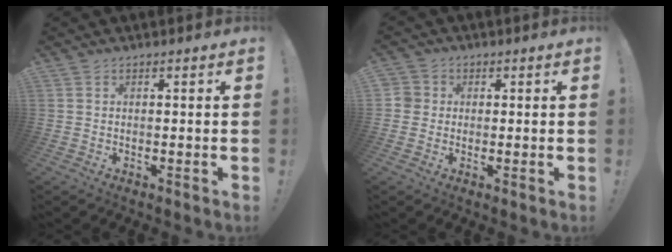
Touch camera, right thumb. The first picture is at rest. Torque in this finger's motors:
{"motor_torque": [-0.11, -0.05, 0.12, -0.07, 0.02]}